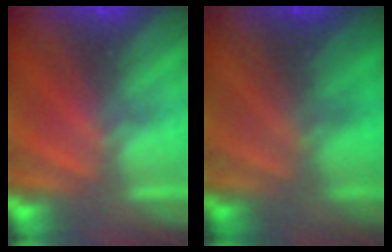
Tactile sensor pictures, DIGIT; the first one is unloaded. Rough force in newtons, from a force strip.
{"total": 2.9}